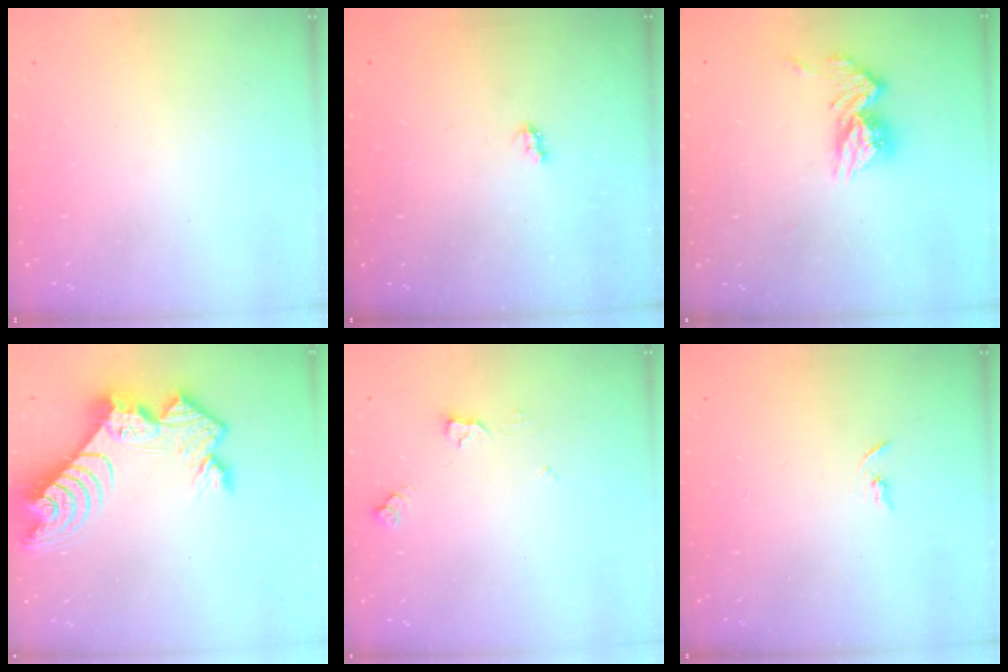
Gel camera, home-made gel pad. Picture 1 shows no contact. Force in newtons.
{"total": 2.6, "press": 2.6, "slide": 0.4}
{"total": 11.5, "press": 11.4, "slide": 1.1}
{"total": 13.4, "press": 13.4, "slide": 1.2}
{"total": 5.7, "press": 5.6, "slide": 0.9}
{"total": 2.4, "press": 2.3, "slide": 0.2}